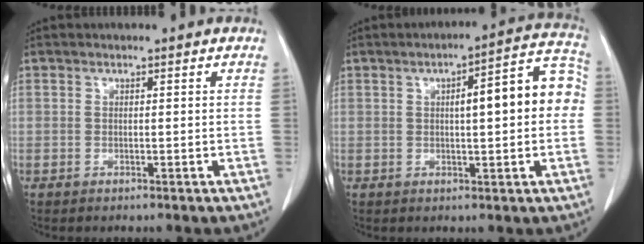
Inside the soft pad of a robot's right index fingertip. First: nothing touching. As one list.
[{"total": 10.6, "force": [0.8, 2.4, 10.3], "torque": [-0.134, 0.037, 0.010]}]